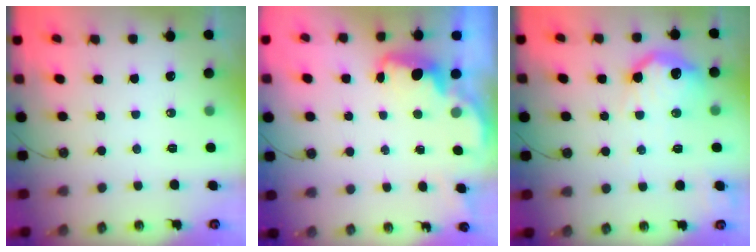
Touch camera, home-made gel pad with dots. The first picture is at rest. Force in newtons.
{"total": 2.3, "press": 2.3, "slide": 0.5}
{"total": 15.2, "press": 15.2, "slide": 1.0}